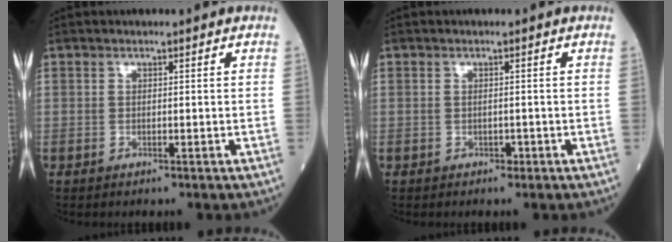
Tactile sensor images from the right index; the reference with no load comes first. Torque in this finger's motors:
{"motor_torque": [-0.19, -0.12, -0.03, 0.02]}